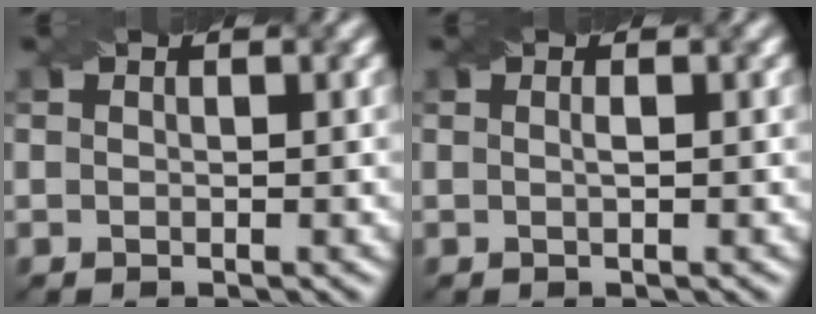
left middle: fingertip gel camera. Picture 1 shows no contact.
{"total": 0.7, "force": [0.1, 0.1, 0.7], "torque": [-0.010, -0.003, -0.001]}